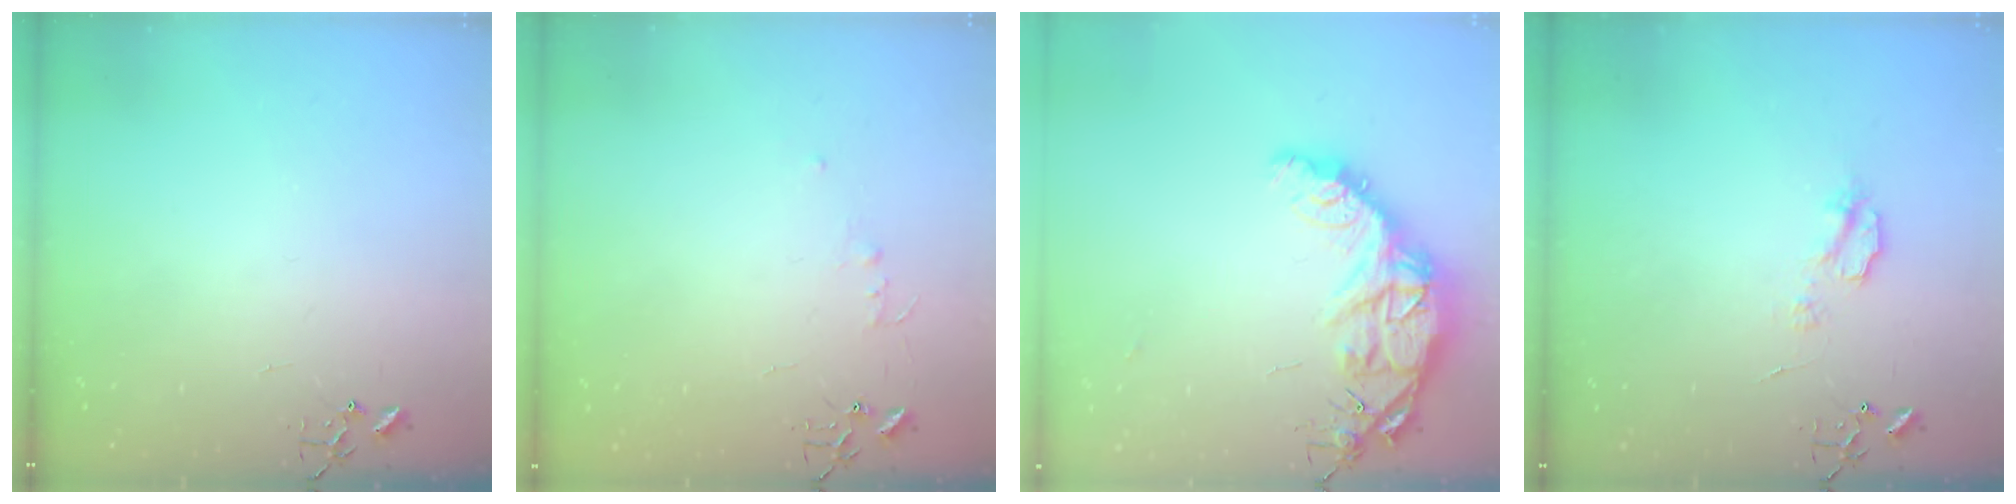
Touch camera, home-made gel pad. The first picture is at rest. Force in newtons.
{"total": 3.9, "press": 3.9, "slide": 0.4}
{"total": 15.2, "press": 15.2, "slide": 1.2}
{"total": 5.1, "press": 5.0, "slide": 0.7}